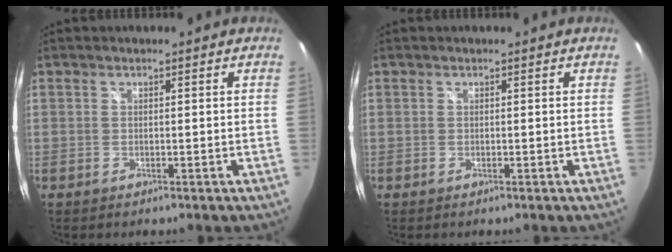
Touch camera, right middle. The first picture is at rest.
{"total": 0.0}